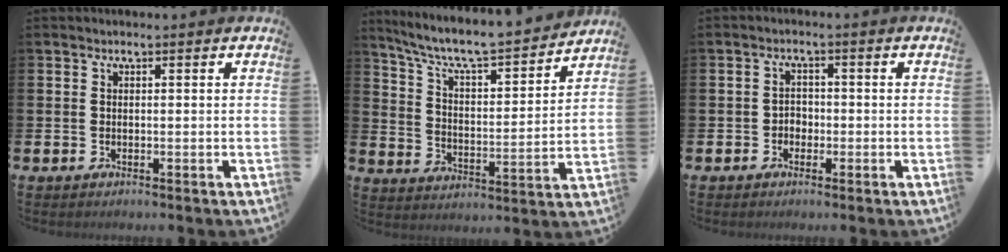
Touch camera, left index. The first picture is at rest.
{"total": 7.7, "force": [7.1, 1.1, 2.8], "torque": [-0.091, -0.055, 0.117]}
{"total": 1.9, "force": [-0.9, 1.6, 0.6], "torque": [-0.013, 0.005, -0.020]}